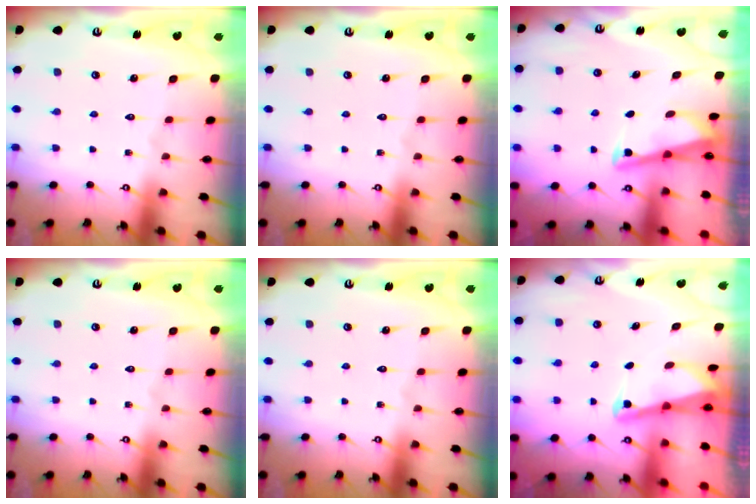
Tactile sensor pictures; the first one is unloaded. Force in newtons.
{"total": 0.0}
{"total": 2.9, "press": 2.9, "slide": 0.3}
{"total": 0.0}
{"total": 0.0}
{"total": 2.2, "press": 2.2, "slide": 0.3}